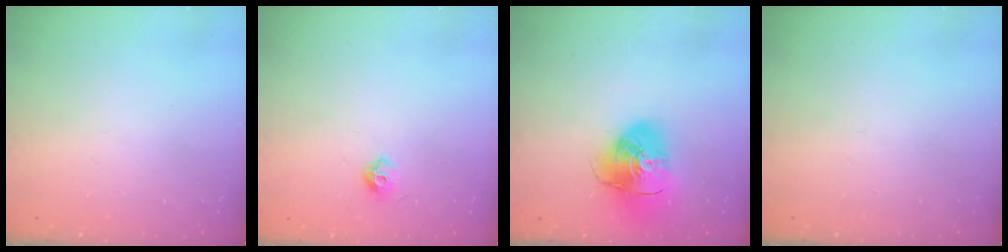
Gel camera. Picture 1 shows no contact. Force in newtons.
{"total": 6.1, "press": 6.0, "slide": 0.9}
{"total": 13.8, "press": 13.6, "slide": 2.0}
{"total": 0.0}